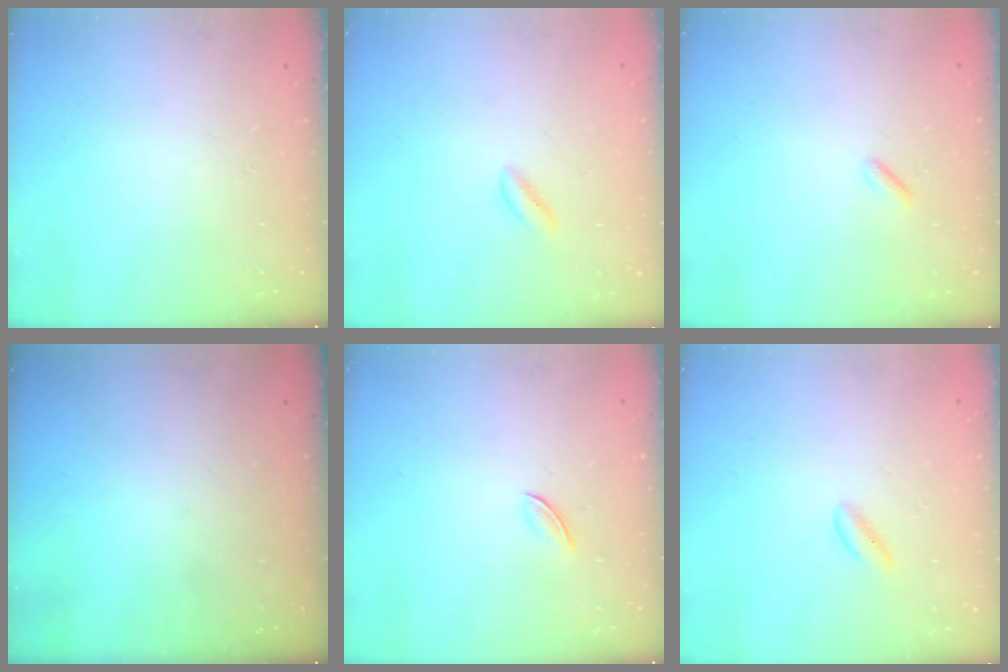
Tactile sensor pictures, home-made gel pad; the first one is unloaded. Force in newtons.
{"total": 2.1, "press": 1.9, "slide": 0.9}
{"total": 0.8, "press": 0.7, "slide": 0.4}
{"total": 0.0}
{"total": 2.3, "press": 2.2, "slide": 0.7}
{"total": 1.4, "press": 1.2, "slide": 0.6}